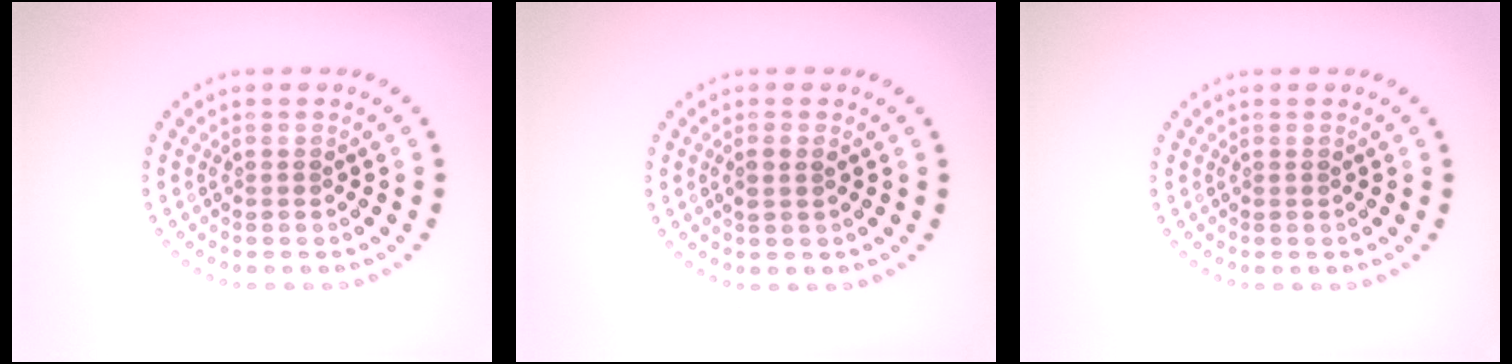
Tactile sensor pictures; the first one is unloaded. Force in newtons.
{"total": 1.2, "press": 1.1, "slide": 0.5}
{"total": 0.0}